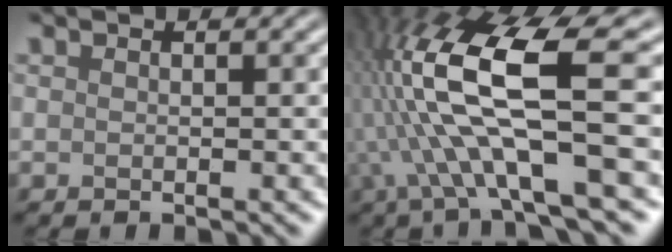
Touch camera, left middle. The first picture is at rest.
{"total": 9.7, "force": [-2.3, 1.4, 9.3], "torque": [-0.216, -0.010, -0.003]}